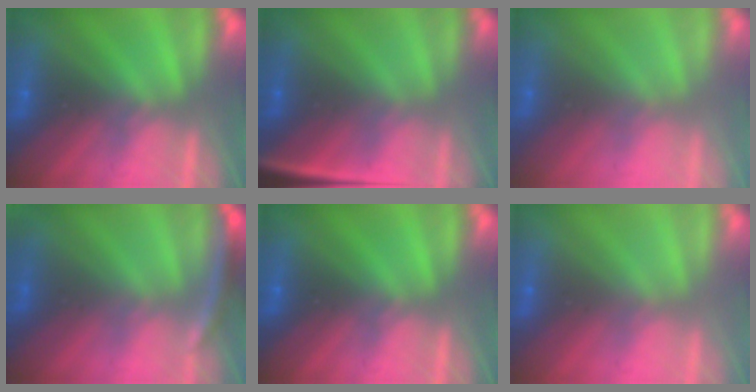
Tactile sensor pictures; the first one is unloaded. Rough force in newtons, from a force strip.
{"total": 2.5}
{"total": 2.6}
{"total": 2.9}
{"total": 0.0}
{"total": 3.3}